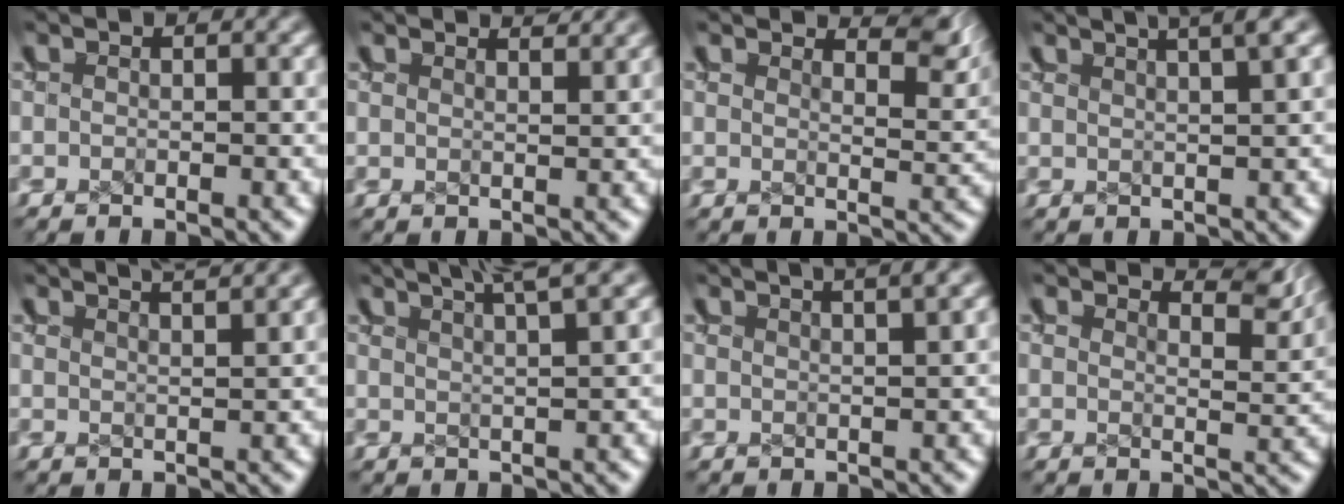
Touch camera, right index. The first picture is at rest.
{"total": 2.0, "force": [1.8, -0.8, -0.2], "torque": [0.003, -0.001, 0.032]}
{"total": 3.8, "force": [3.1, 0.3, 2.2], "torque": [-0.022, 0.002, 0.050]}
{"total": 4.2, "force": [3.2, 0.8, 2.5], "torque": [-0.027, 0.017, 0.049]}
{"total": 2.9, "force": [2.8, -0.6, 0.6], "torque": [-0.005, 0.003, 0.049]}
{"total": 5.3, "force": [4.6, 0.8, 2.6], "torque": [-0.019, 0.020, 0.067]}
{"total": 2.5, "force": [2.2, -0.1, 1.2], "torque": [-0.014, 0.009, 0.037]}
{"total": 4.4, "force": [3.8, 0.1, 2.2], "torque": [-0.019, 0.006, 0.060]}